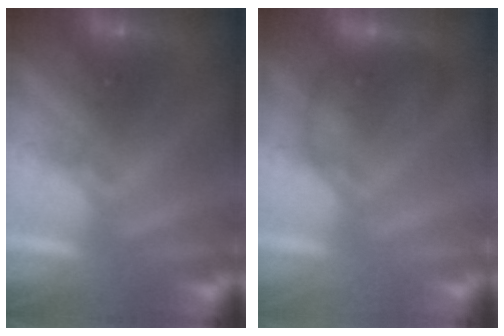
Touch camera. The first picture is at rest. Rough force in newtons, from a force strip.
{"total": 2.0}